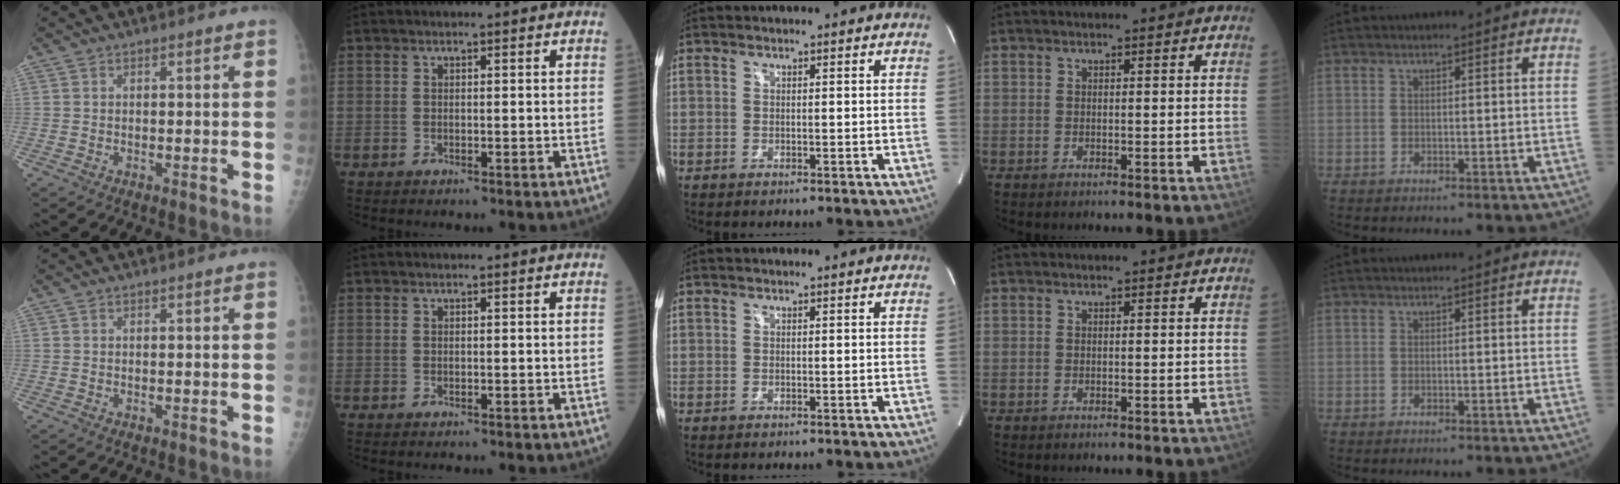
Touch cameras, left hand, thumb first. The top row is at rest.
{}